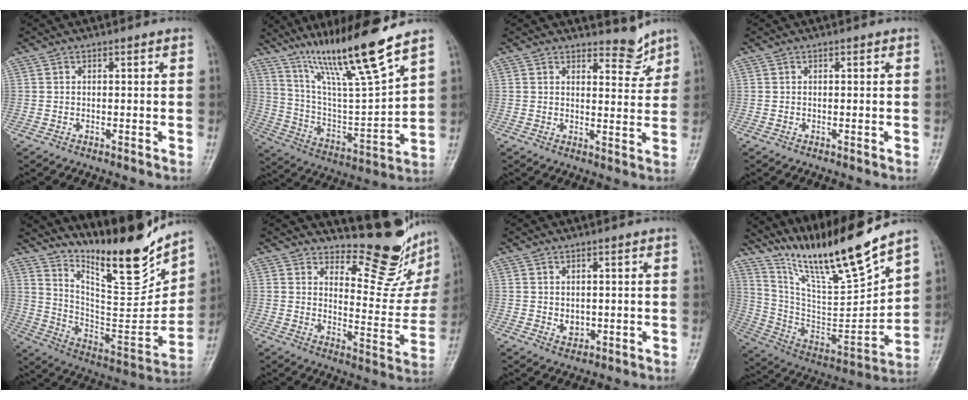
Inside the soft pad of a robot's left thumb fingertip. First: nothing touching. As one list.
[{"total": 19.2, "force": [13.8, 1.2, 13.3], "torque": [-0.211, -0.070, 0.251]}, {"total": 4.4, "force": [4.0, 1.7, 1.1], "torque": [0.004, -0.036, 0.057]}, {"total": 0.0}, {"total": 19.6, "force": [16.4, 3.5, 10.2], "torque": [-0.128, -0.125, 0.281]}, {"total": 14.7, "force": [12.8, 4.4, 5.6], "torque": [-0.034, -0.132, 0.166]}, {"total": 2.5, "force": [0.0, 2.0, 1.6], "torque": [-0.015, -0.003, 0.007]}, {"total": 21.1, "force": [17.3, 1.9, 11.8], "torque": [-0.173, -0.099, 0.321]}]